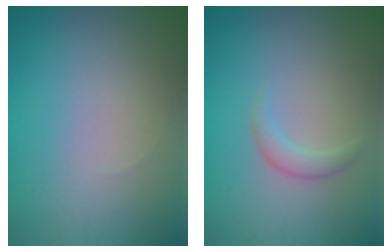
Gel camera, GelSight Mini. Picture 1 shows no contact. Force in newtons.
{"total": 1.4, "press": 1.4, "slide": 0.2}